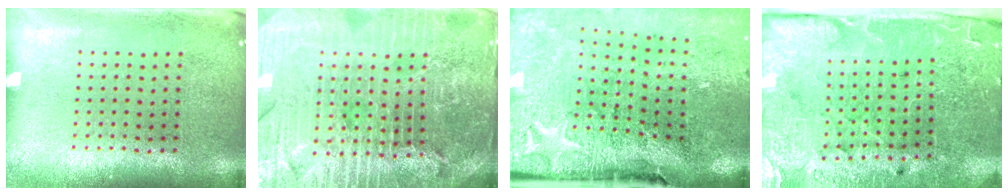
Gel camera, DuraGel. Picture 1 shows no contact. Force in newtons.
{"total": 5.5, "press": 4.9, "slide": 2.4}
{"total": 4.8, "press": 3.8, "slide": 2.9}
{"total": 3.5, "press": 3.4, "slide": 0.7}